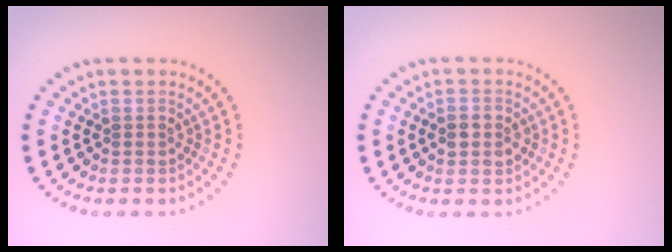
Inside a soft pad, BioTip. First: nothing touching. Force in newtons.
{"total": 1.9, "press": 1.9, "slide": 0.2}